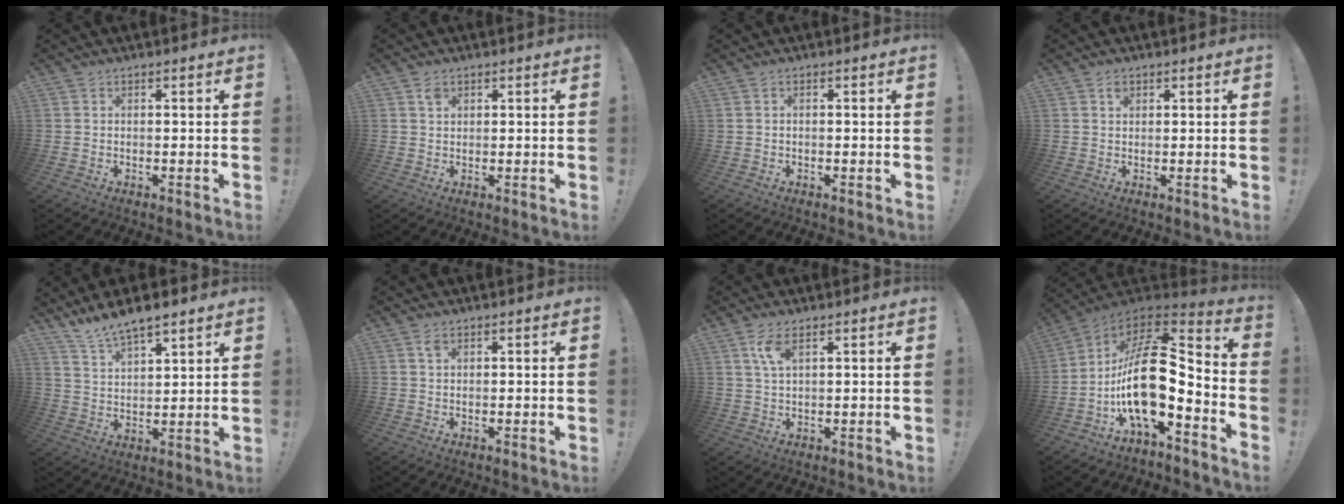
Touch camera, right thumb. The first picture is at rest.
{"total": 1.8, "force": [1.1, 1.2, 0.6], "torque": [-0.006, -0.003, 0.020]}
{"total": 0.0}
{"total": 1.4, "force": [0.7, 1.1, 0.5], "torque": [0.006, -0.006, 0.010]}
{"total": 8.5, "force": [7.6, 1.9, 3.3], "torque": [-0.064, -0.050, 0.142]}
{"total": 1.5, "force": [0.8, 0.9, 0.9], "torque": [-0.019, 0.002, 0.015]}
{"total": 5.1, "force": [2.2, 2.0, 4.1], "torque": [-0.076, 0.000, 0.038]}
{"total": 20.3, "force": [-3.0, 9.0, 17.9], "torque": [-0.337, 0.009, -0.048]}